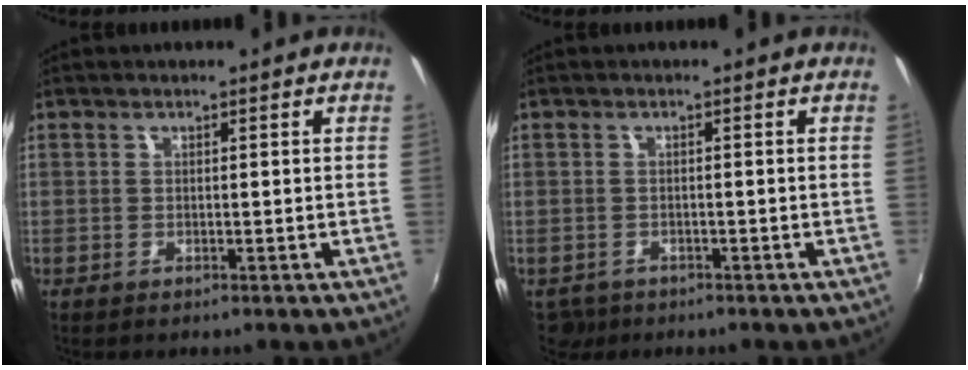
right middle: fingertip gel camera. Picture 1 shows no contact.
{"total": 2.9, "force": [-1.8, 2.2, 0.8], "torque": [-0.021, -0.007, -0.026]}